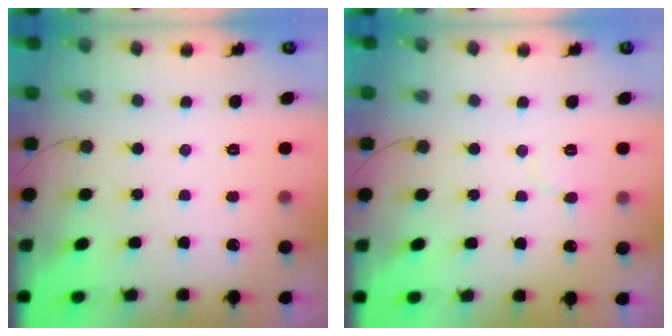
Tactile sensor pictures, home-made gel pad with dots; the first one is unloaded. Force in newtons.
{"total": 5.0, "press": 5.0, "slide": 0.5}